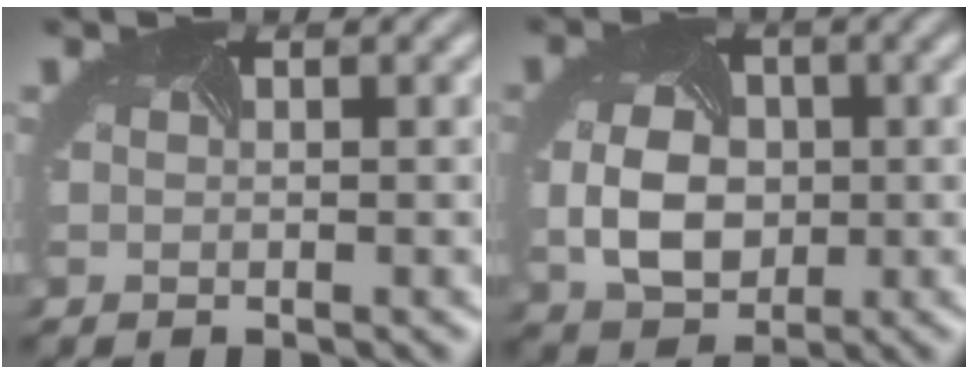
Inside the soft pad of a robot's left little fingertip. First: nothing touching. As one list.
[{"total": 6.0, "force": [-0.4, 4.4, 4.0], "torque": [-0.086, -0.009, -0.005]}]